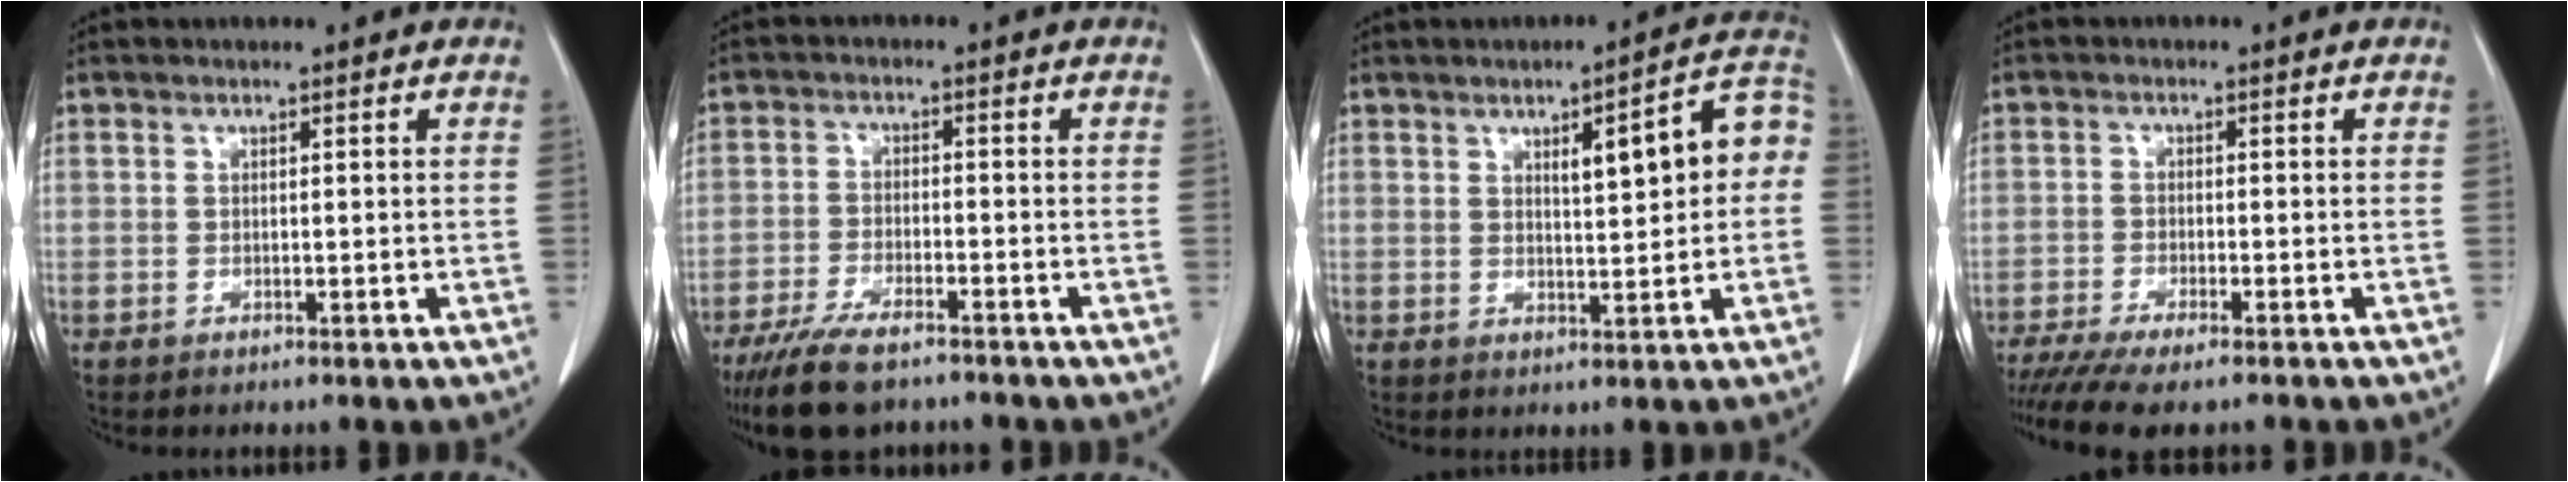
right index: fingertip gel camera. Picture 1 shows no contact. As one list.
[{"total": 8.9, "force": [-6.9, 2.4, 5.1], "torque": [-0.093, -0.019, -0.118]}, {"total": 9.2, "force": [1.6, 2.2, 8.8], "torque": [-0.115, 0.030, 0.020]}, {"total": 9.6, "force": [-7.9, 1.3, 5.3], "torque": [-0.081, -0.016, -0.124]}]